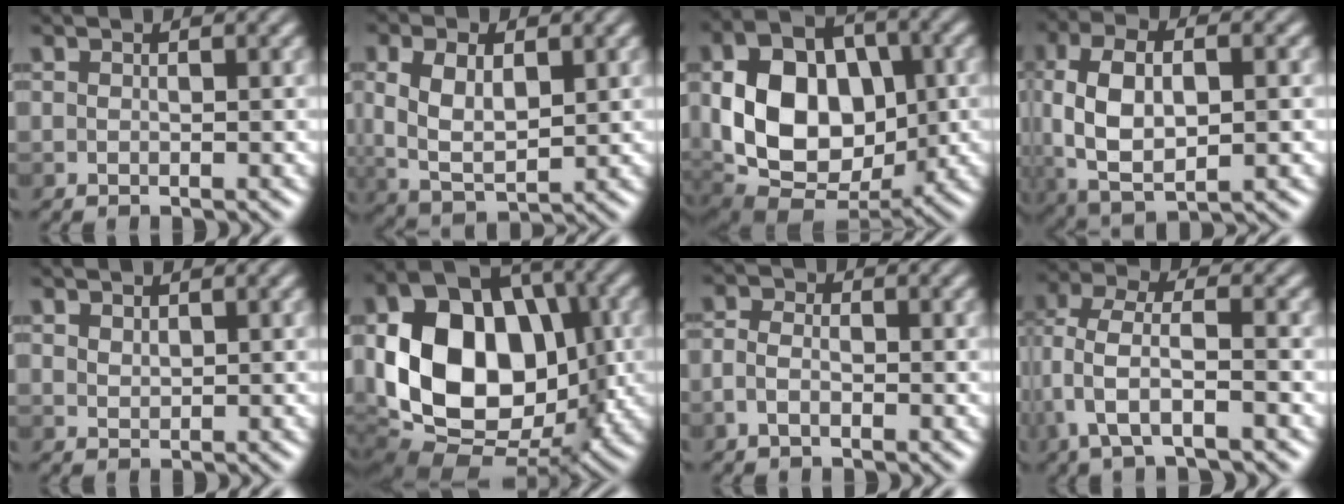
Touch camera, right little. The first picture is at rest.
{"total": 5.5, "force": [0.9, 3.1, 4.5], "torque": [-0.092, 0.000, 0.021]}
{"total": 13.4, "force": [-0.1, 8.8, 10.1], "torque": [-0.181, -0.005, -0.006]}
{"total": 8.4, "force": [-0.1, 4.3, 7.2], "torque": [-0.146, 0.000, -0.003]}
{"total": 0.9, "force": [0.7, 0.5, 0.3], "torque": [-0.008, -0.001, 0.016]}
{"total": 15.9, "force": [-0.1, 10.8, 11.6], "torque": [-0.205, 0.001, -0.013]}
{"total": 2.0, "force": [-0.9, 1.1, 1.4], "torque": [-0.028, 0.003, -0.023]}
{"total": 4.3, "force": [-1.4, 1.7, 3.7], "torque": [-0.085, 0.008, -0.031]}